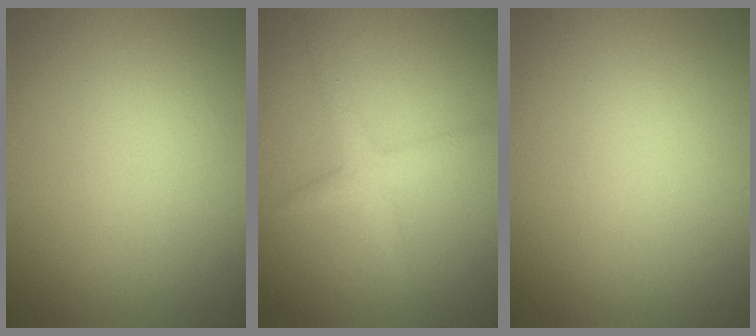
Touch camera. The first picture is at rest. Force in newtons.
{"total": 2.1, "press": 2.1, "slide": 0.1}
{"total": 0.0}